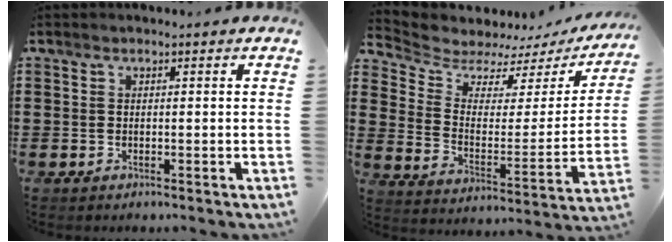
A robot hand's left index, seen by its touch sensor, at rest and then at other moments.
{"total": 4.9, "force": [4.5, 1.8, 1.1], "torque": [-0.054, -0.036, 0.073]}